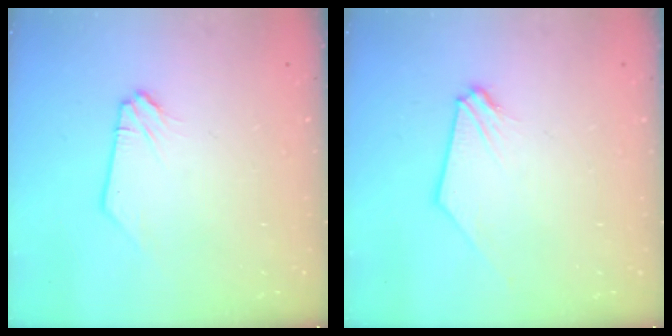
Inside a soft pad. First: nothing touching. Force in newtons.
{"total": 0.9, "press": 0.9, "slide": 0.1}